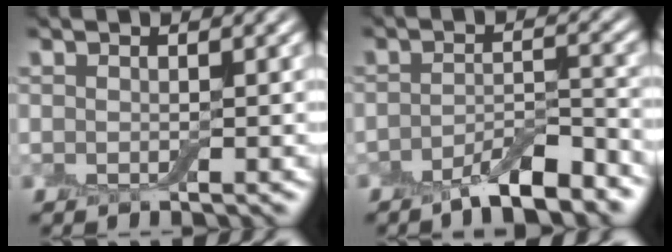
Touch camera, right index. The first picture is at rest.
{"total": 5.0, "force": [-3.8, 1.2, 3.1], "torque": [-0.050, 0.001, -0.064]}